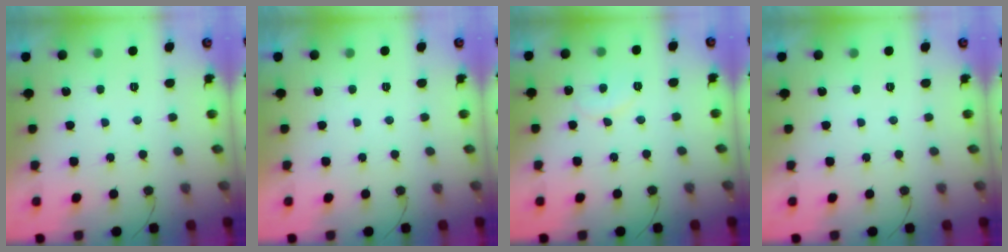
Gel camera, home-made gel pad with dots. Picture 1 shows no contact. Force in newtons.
{"total": 2.0, "press": 2.0, "slide": 0.1}
{"total": 8.0, "press": 7.9, "slide": 0.6}
{"total": 0.0}